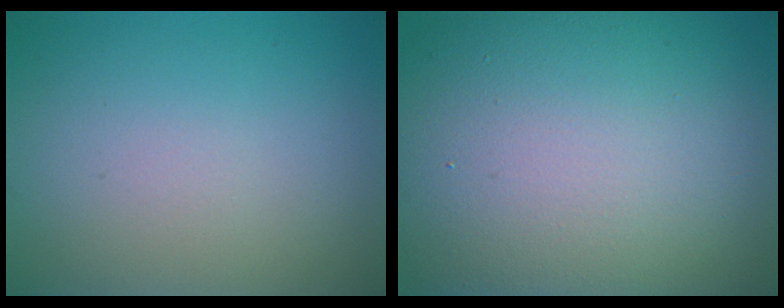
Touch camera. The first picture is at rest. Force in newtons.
{"total": 17.0, "press": 17.0, "slide": 1.0}